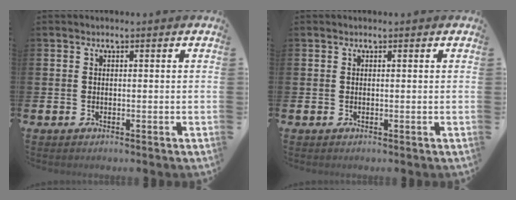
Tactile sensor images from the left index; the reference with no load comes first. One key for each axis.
{"total": 0.0}